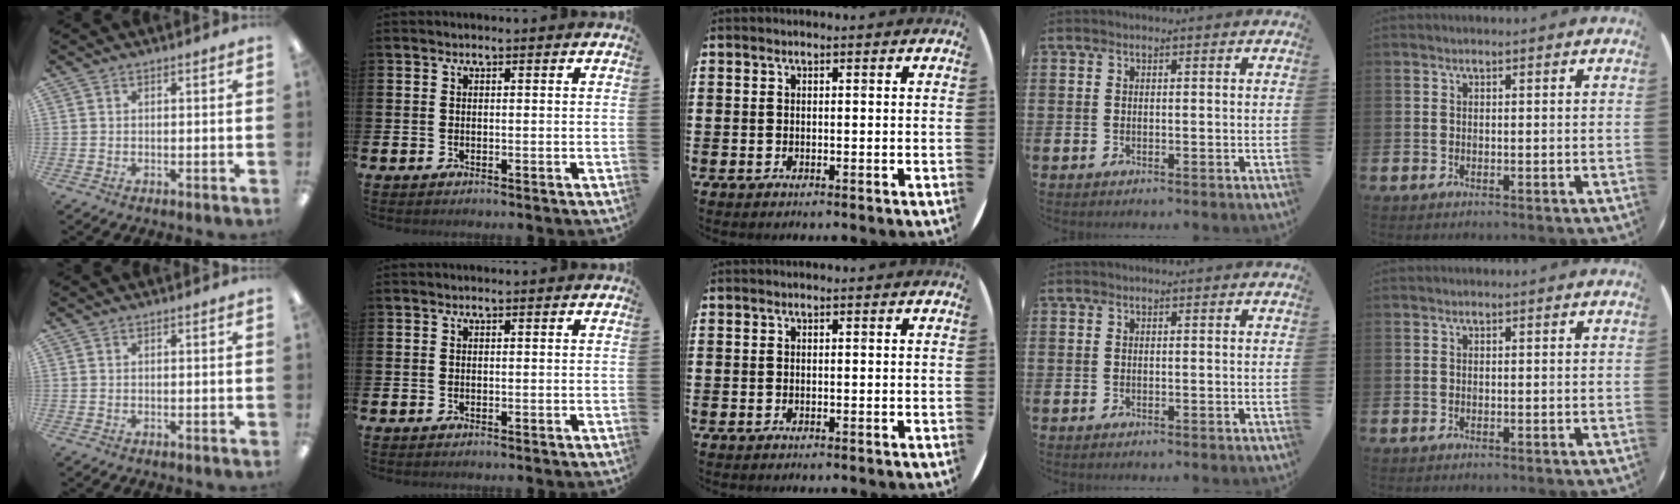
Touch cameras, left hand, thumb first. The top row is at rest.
{}